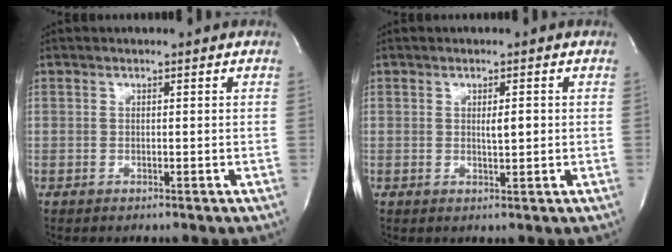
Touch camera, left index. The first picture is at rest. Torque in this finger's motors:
{"motor_torque": [0.05, 0.00, 0.02, 0.01]}